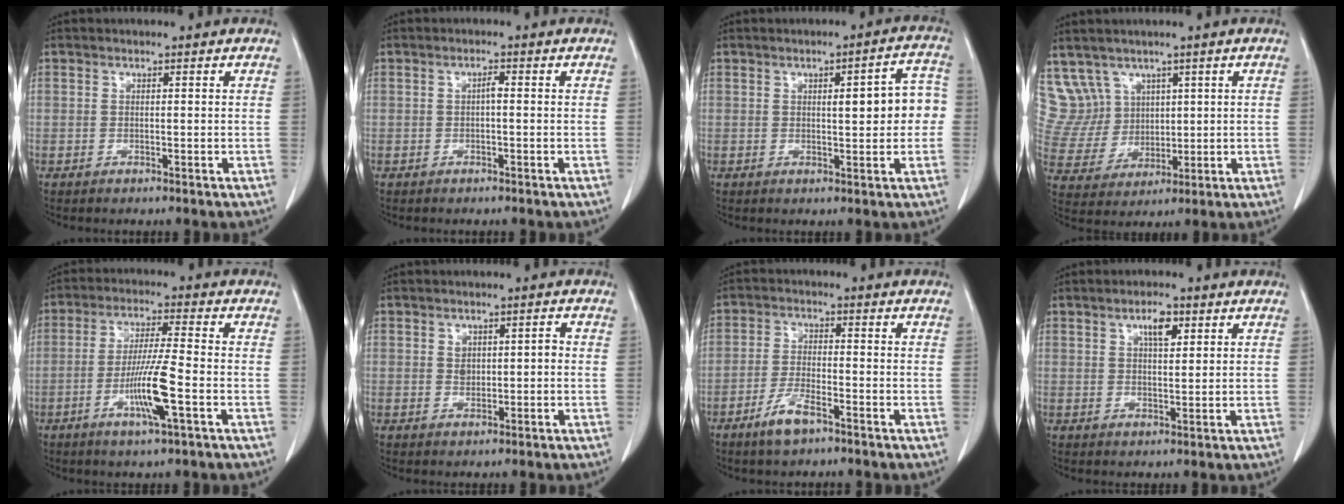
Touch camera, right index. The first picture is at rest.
{"total": 1.1, "force": [-0.1, 0.2, 1.0], "torque": [-0.021, 0.002, -0.001]}
{"total": 7.1, "force": [0.4, 2.0, 6.8], "torque": [-0.085, 0.024, 0.006]}
{"total": 9.8, "force": [5.9, 7.8, 0.6], "torque": [-0.028, 0.042, 0.141]}
{"total": 8.6, "force": [-2.8, -0.3, 8.1], "torque": [-0.153, -0.010, -0.053]}
{"total": 2.4, "force": [0.2, 1.6, 1.8], "torque": [-0.024, 0.008, 0.011]}
{"total": 5.1, "force": [-3.4, 1.2, 3.5], "torque": [-0.078, -0.003, -0.064]}
{"total": 3.6, "force": [1.8, 1.3, 2.9], "torque": [-0.052, 0.001, 0.030]}